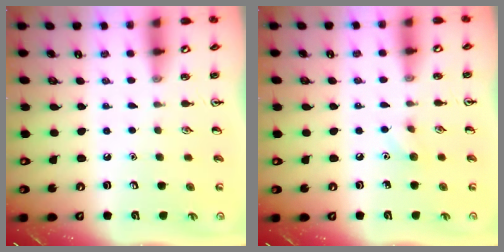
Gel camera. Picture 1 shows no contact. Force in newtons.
{"total": 5.1, "press": 4.8, "slide": 1.7}